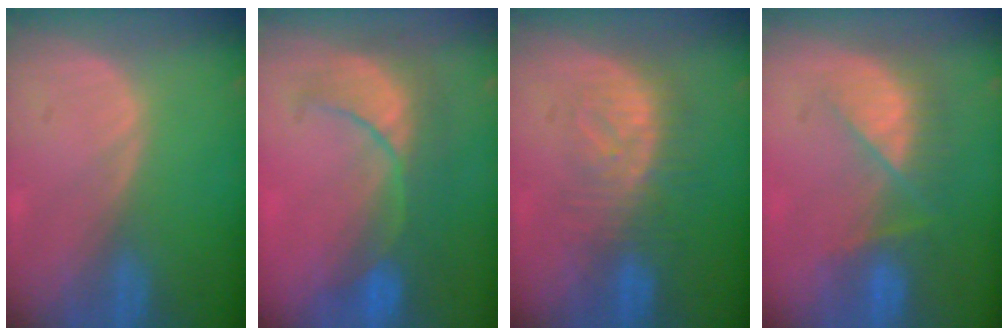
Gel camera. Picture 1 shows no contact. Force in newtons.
{"total": 8.4, "press": 8.3, "slide": 1.3}
{"total": 8.1, "press": 7.5, "slide": 3.2}
{"total": 7.8, "press": 7.2, "slide": 3.1}